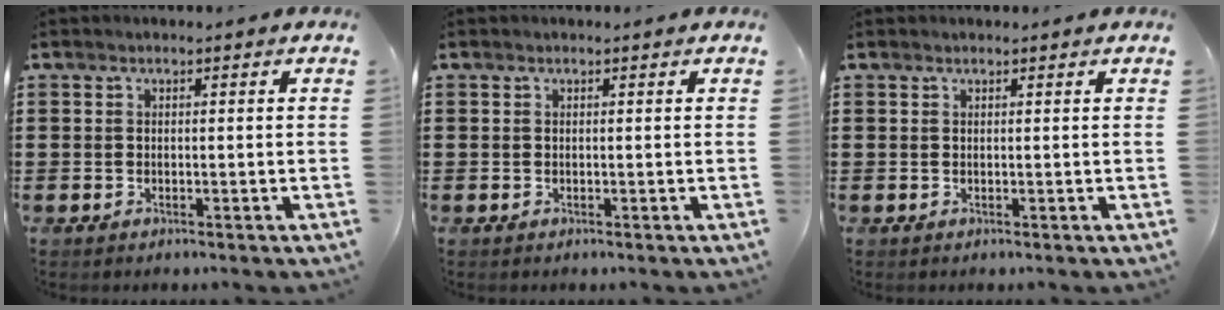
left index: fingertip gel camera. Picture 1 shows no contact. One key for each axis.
{"total": 0.0}
{"total": 0.6, "fx": 0.5, "fy": 0.0, "fz": 0.1, "tx": -0.005, "ty": -0.001, "tz": 0.011}